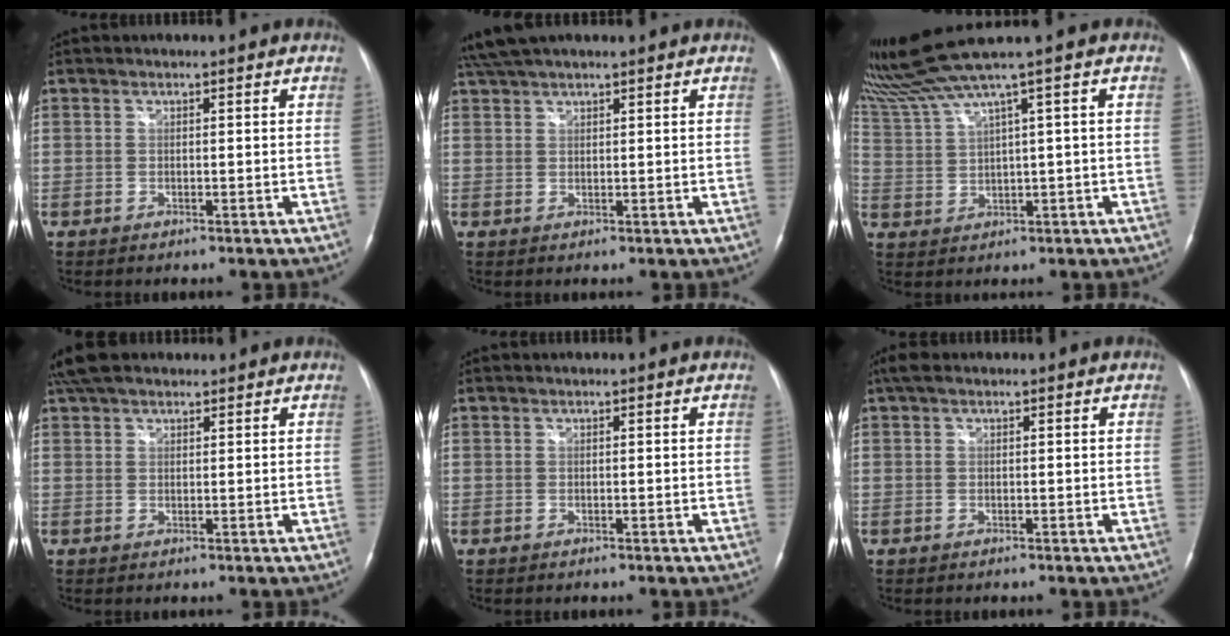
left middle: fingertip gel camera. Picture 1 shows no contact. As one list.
[{"total": 5.8, "force": [5.0, 1.0, 2.8], "torque": [-0.056, 0.041, 0.093]}, {"total": 6.7, "force": [5.0, -2.3, 3.9], "torque": [-0.087, 0.013, 0.105]}, {"total": 5.8, "force": [4.8, 2.4, 2.4], "torque": [-0.046, 0.034, 0.088]}, {"total": 0.0}, {"total": 2.2, "force": [1.3, 1.0, 1.4], "torque": [-0.033, 0.028, 0.023]}]